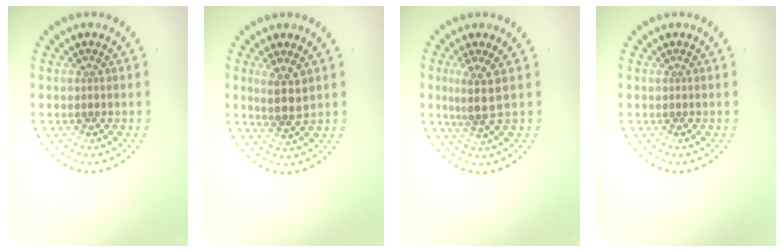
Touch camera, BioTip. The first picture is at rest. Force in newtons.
{"total": 2.7, "press": 2.3, "slide": 1.4}
{"total": 2.7, "press": 2.1, "slide": 1.8}
{"total": 0.0}